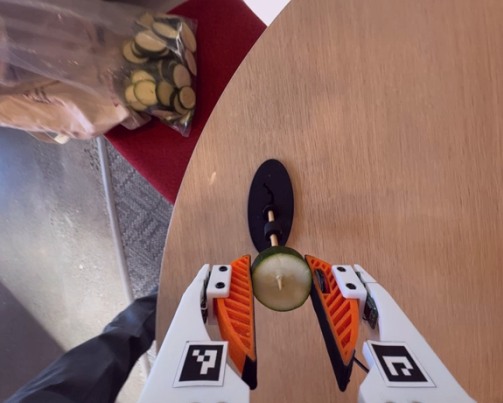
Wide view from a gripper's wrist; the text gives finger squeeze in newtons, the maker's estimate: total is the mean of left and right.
{"total": 8.7, "left": 8.3, "right": 9.0}